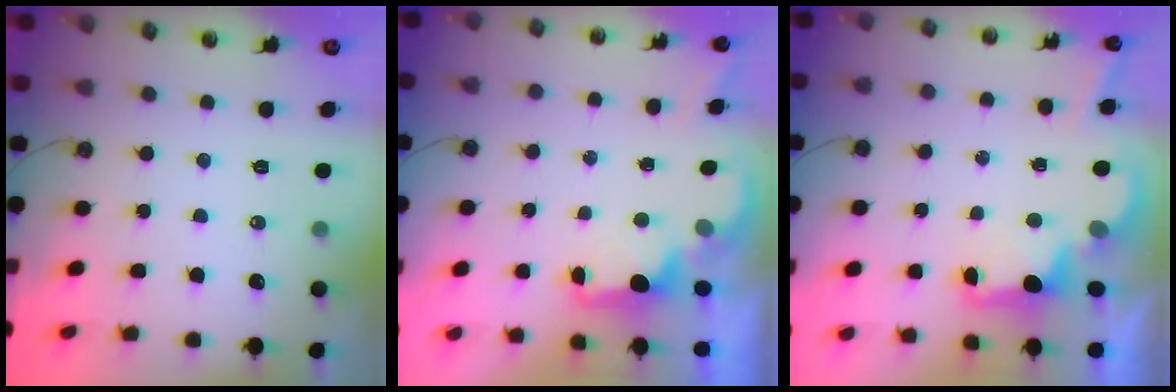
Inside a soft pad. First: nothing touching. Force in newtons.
{"total": 1.7, "press": 1.6, "slide": 0.7}
{"total": 2.7, "press": 2.6, "slide": 0.8}